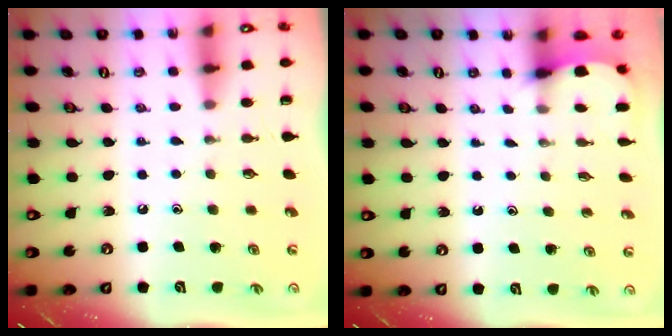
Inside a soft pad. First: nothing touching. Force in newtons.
{"total": 2.6, "press": 2.6, "slide": 0.3}